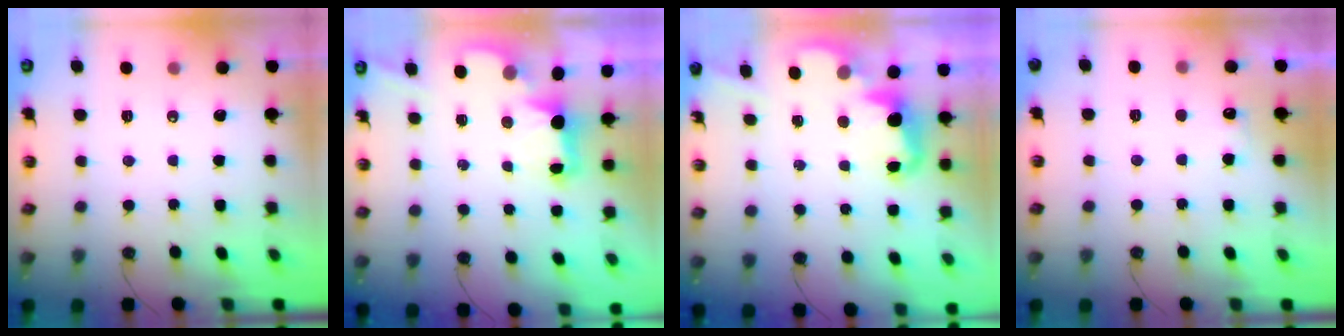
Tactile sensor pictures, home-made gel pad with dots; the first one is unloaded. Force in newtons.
{"total": 2.4, "press": 2.3, "slide": 0.7}
{"total": 3.3, "press": 3.2, "slide": 0.7}
{"total": 6.3, "press": 6.2, "slide": 1.1}